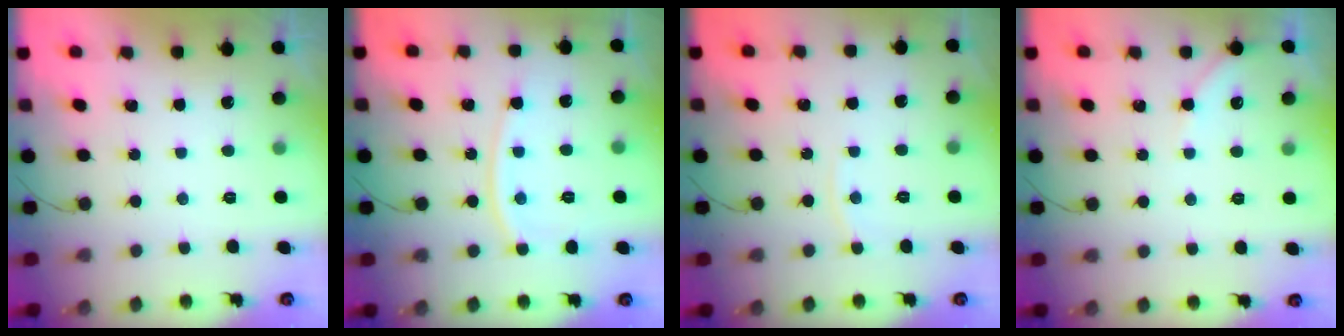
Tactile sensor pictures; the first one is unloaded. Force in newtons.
{"total": 9.7, "press": 9.6, "slide": 1.2}
{"total": 2.7, "press": 2.7, "slide": 0.4}
{"total": 3.3, "press": 3.3, "slide": 0.4}